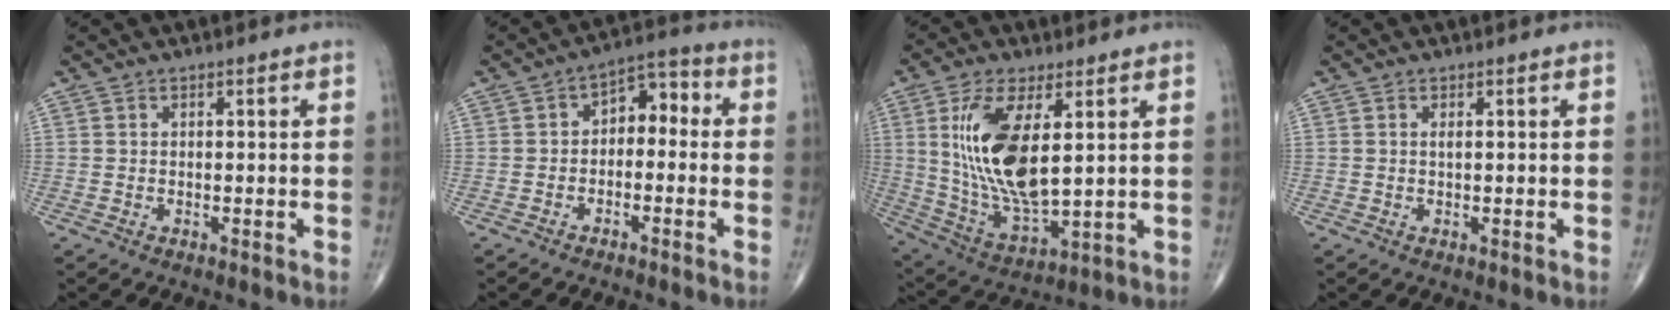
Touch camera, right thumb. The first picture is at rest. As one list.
[{"total": 6.3, "force": [-0.6, 4.2, 4.6], "torque": [-0.039, 0.040, -0.026]}, {"total": 16.5, "force": [3.6, 6.7, 14.6], "torque": [-0.292, -0.024, 0.082]}, {"total": 0.7, "force": [0.2, 0.1, 0.7], "torque": [-0.016, -0.001, 0.003]}]